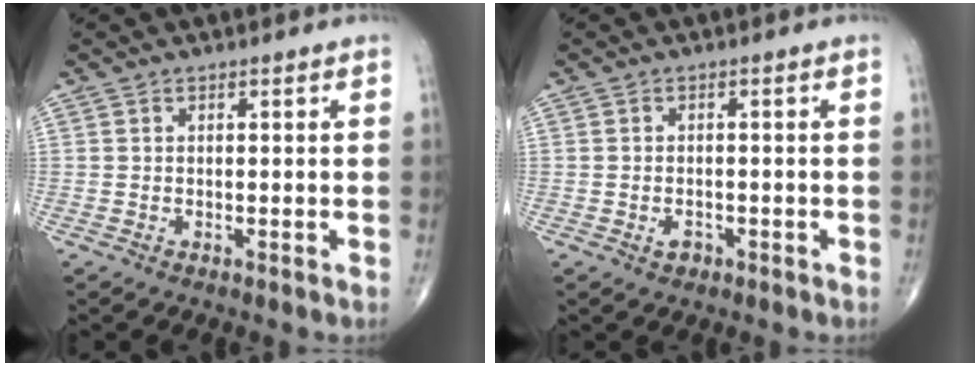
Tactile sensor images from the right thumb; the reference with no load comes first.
{"total": 1.8, "force": [-0.9, 1.2, 1.0], "torque": [-0.014, 0.004, -0.012]}